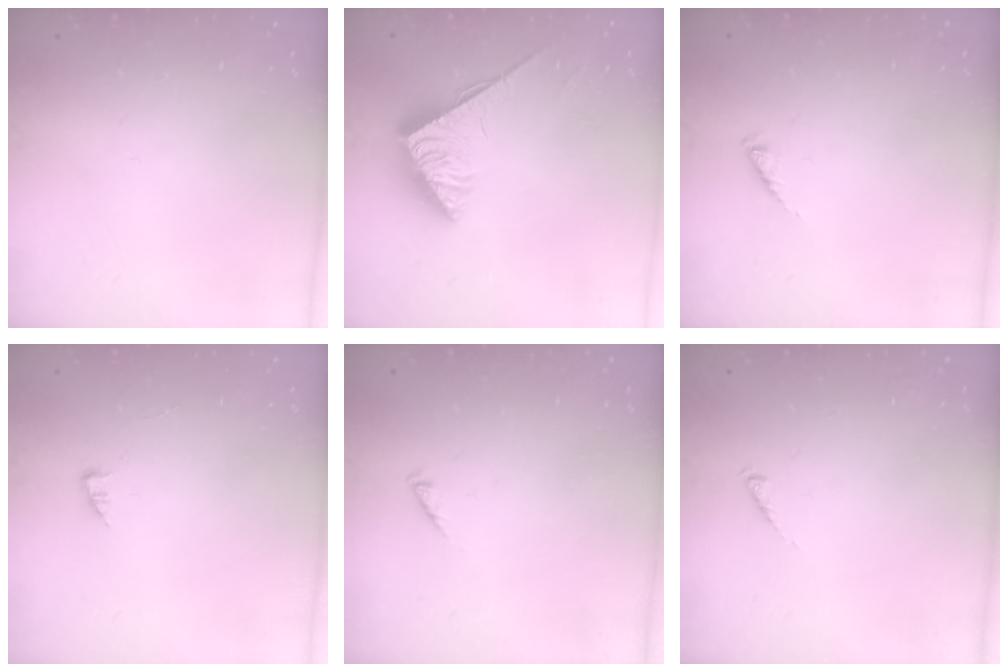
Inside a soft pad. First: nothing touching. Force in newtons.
{"total": 3.8, "press": 3.7, "slide": 0.5}
{"total": 2.3, "press": 2.3, "slide": 0.3}
{"total": 1.2, "press": 1.2, "slide": 0.2}
{"total": 0.9, "press": 0.8, "slide": 0.3}
{"total": 0.0}